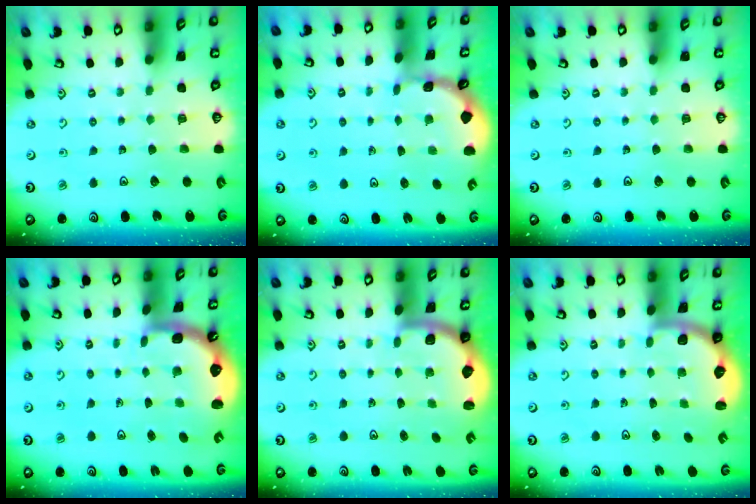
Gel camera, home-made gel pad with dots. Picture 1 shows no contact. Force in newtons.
{"total": 0.7, "press": 0.7, "slide": 0.1}
{"total": 0.0}
{"total": 2.8, "press": 1.6, "slide": 2.2}
{"total": 1.9, "press": 1.8, "slide": 0.5}
{"total": 2.2, "press": 2.0, "slide": 0.8}